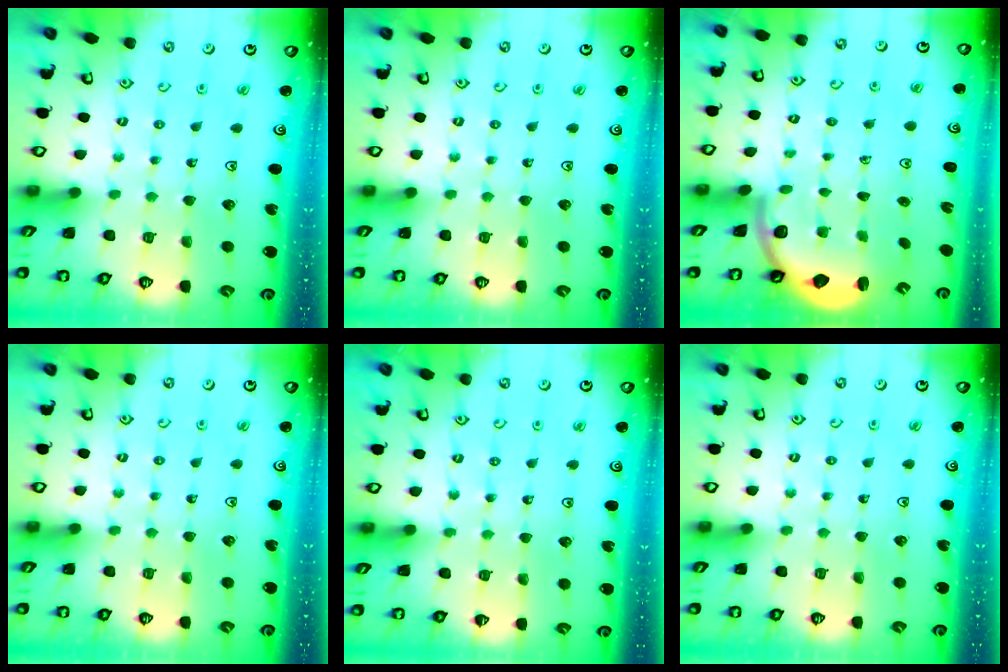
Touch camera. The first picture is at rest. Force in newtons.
{"total": 0.0}
{"total": 2.5, "press": 2.2, "slide": 1.1}
{"total": 0.0}
{"total": 3.0, "press": 2.9, "slide": 0.6}
{"total": 0.0}